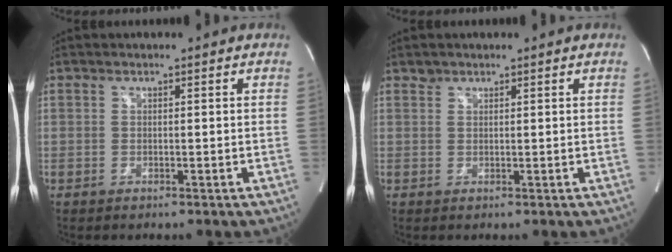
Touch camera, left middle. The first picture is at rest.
{"total": 0.9, "force": [0.7, 0.5, -0.1], "torque": [0.008, 0.002, 0.010]}